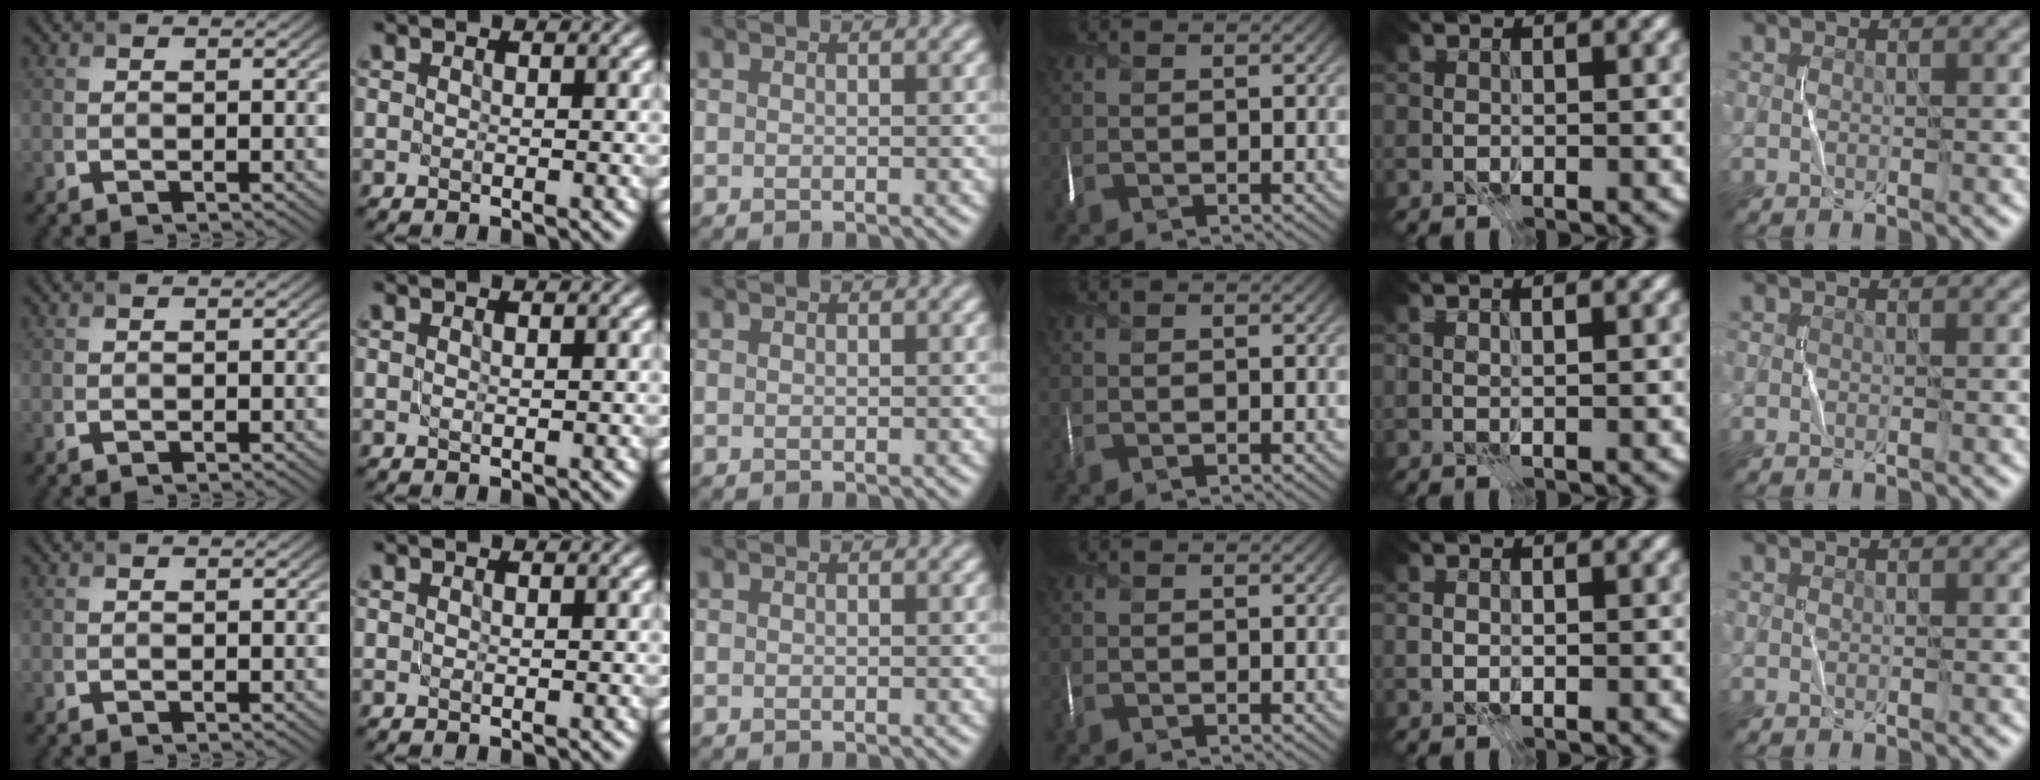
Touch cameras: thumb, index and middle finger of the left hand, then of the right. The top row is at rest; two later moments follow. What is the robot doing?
{"motion": "fold", "object": "scarf"}